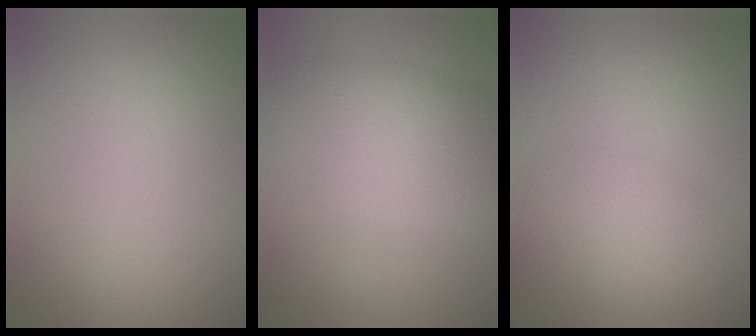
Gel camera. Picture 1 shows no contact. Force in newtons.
{"total": 7.7, "press": 7.7, "slide": 0.2}
{"total": 2.4, "press": 2.4, "slide": 0.0}